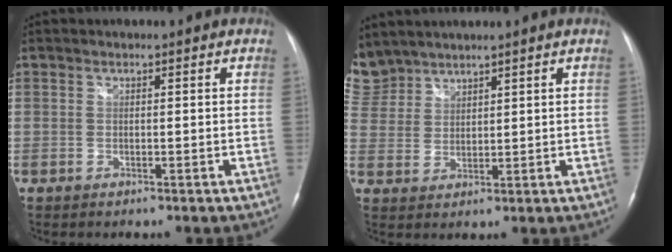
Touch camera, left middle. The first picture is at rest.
{"total": 7.8, "force": [6.9, 3.5, 0.6], "torque": [-0.031, 0.012, 0.154]}